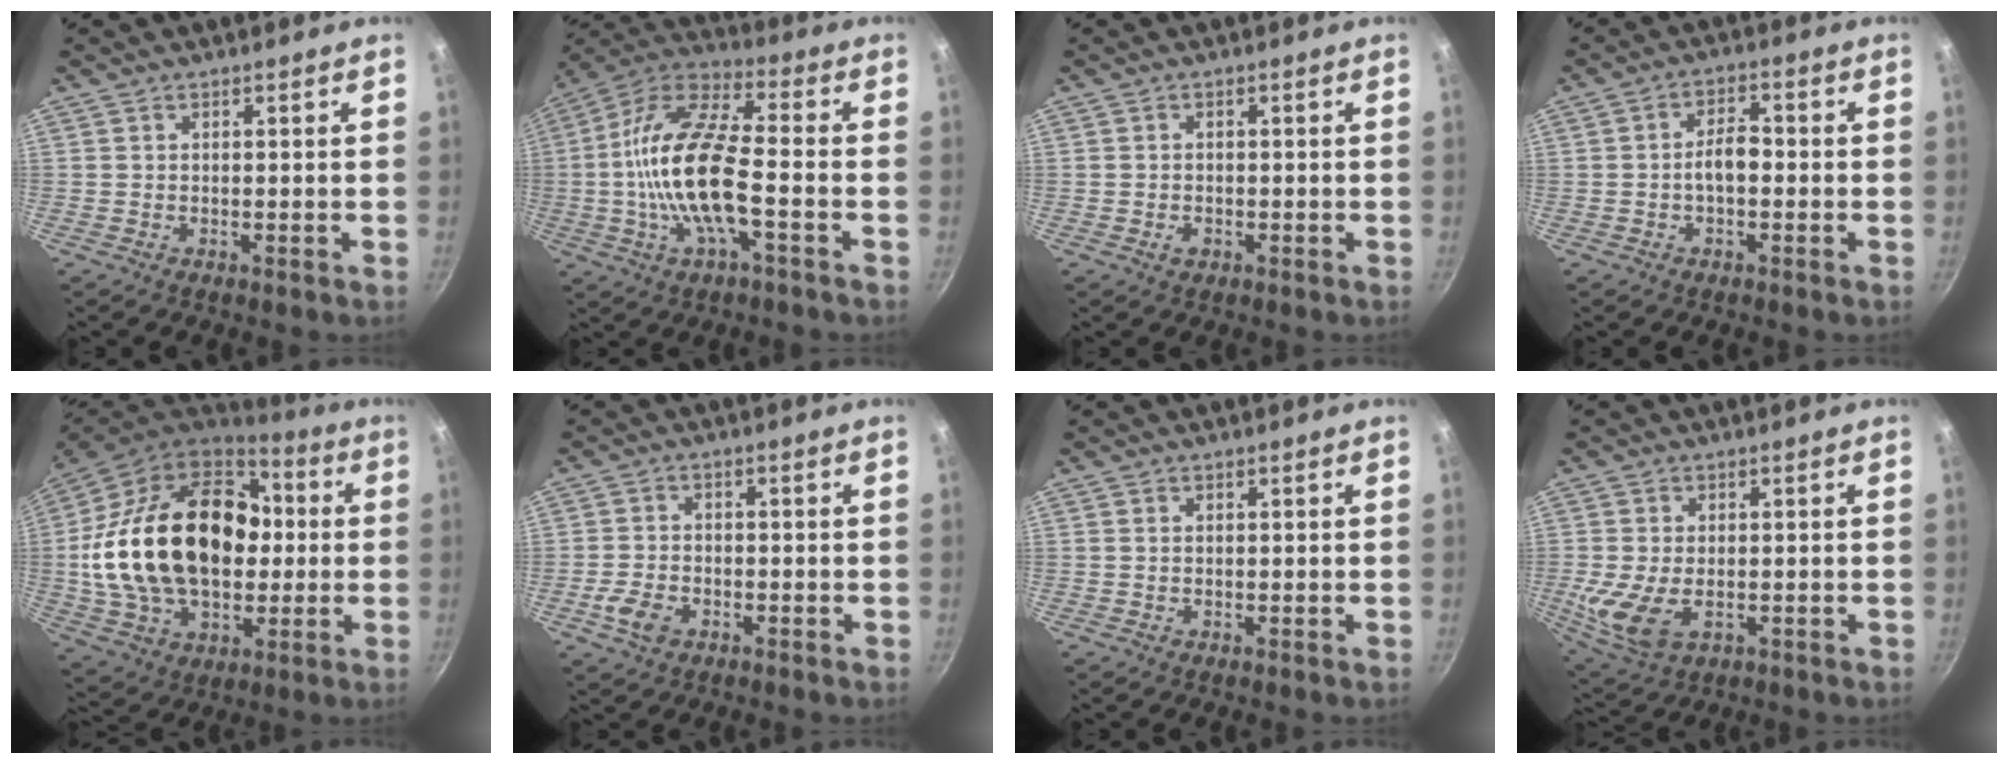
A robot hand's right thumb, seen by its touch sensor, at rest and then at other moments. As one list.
[{"total": 17.8, "force": [-3.0, 6.4, 16.4], "torque": [-0.320, 0.036, -0.075]}, {"total": 1.6, "force": [-0.6, 1.2, 0.9], "torque": [-0.012, 0.004, -0.010]}, {"total": 4.6, "force": [-0.8, 2.5, 3.8], "torque": [-0.054, 0.022, -0.018]}, {"total": 31.7, "force": [1.2, 21.2, 23.5], "torque": [-0.412, 0.035, 0.030]}, {"total": 5.0, "force": [-2.2, 3.4, 3.0], "torque": [-0.059, 0.015, -0.042]}, {"total": 0.0}, {"total": 9.0, "force": [-1.2, 5.5, 7.0], "torque": [-0.144, -0.021, -0.015]}]